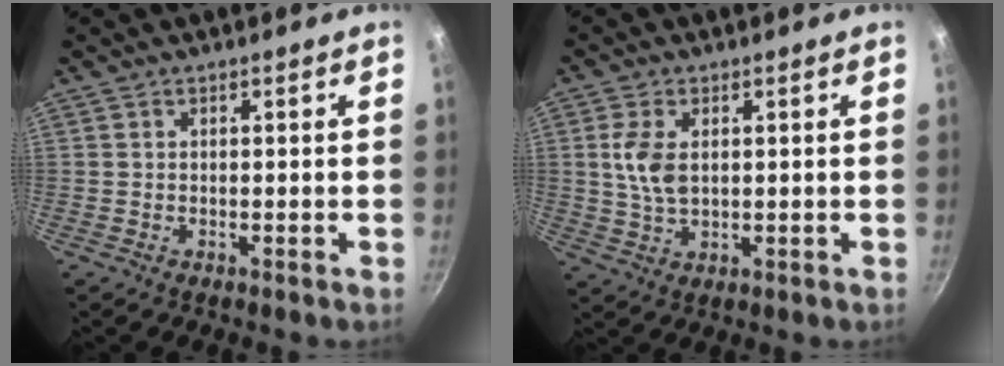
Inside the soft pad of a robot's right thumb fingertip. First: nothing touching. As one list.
[{"total": 6.4, "force": [1.2, 3.7, 5.1], "torque": [-0.102, -0.003, 0.026]}]